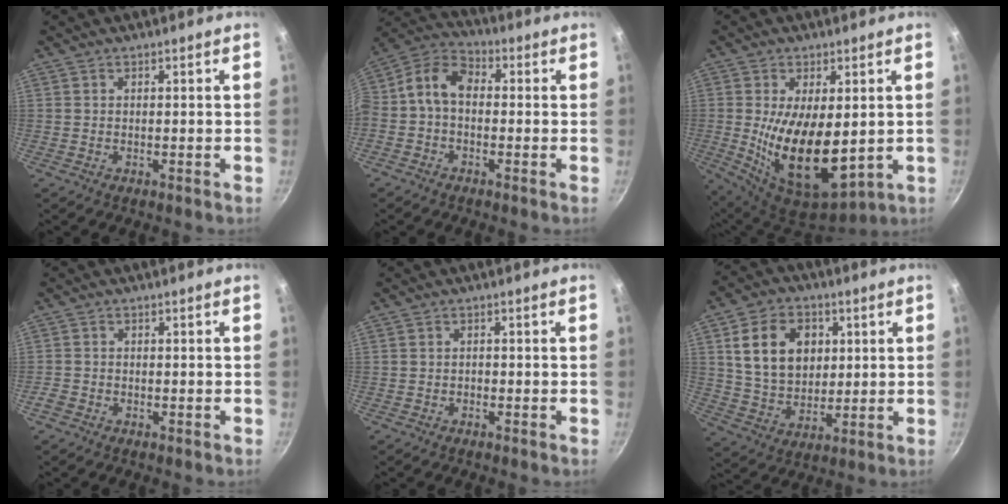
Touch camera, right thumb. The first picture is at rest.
{"total": 10.0, "force": [-0.3, 6.9, 7.2], "torque": [-0.139, 0.044, -0.028]}
{"total": 16.6, "force": [-0.1, 8.4, 14.3], "torque": [-0.240, -0.029, 0.017]}
{"total": 1.7, "force": [-1.1, 1.2, 0.7], "torque": [-0.021, 0.004, -0.025]}
{"total": 0.6, "force": [-0.4, 0.4, 0.2], "torque": [-0.005, 0.005, -0.007]}
{"total": 14.6, "force": [3.8, 10.8, 8.9], "torque": [-0.129, -0.005, 0.071]}